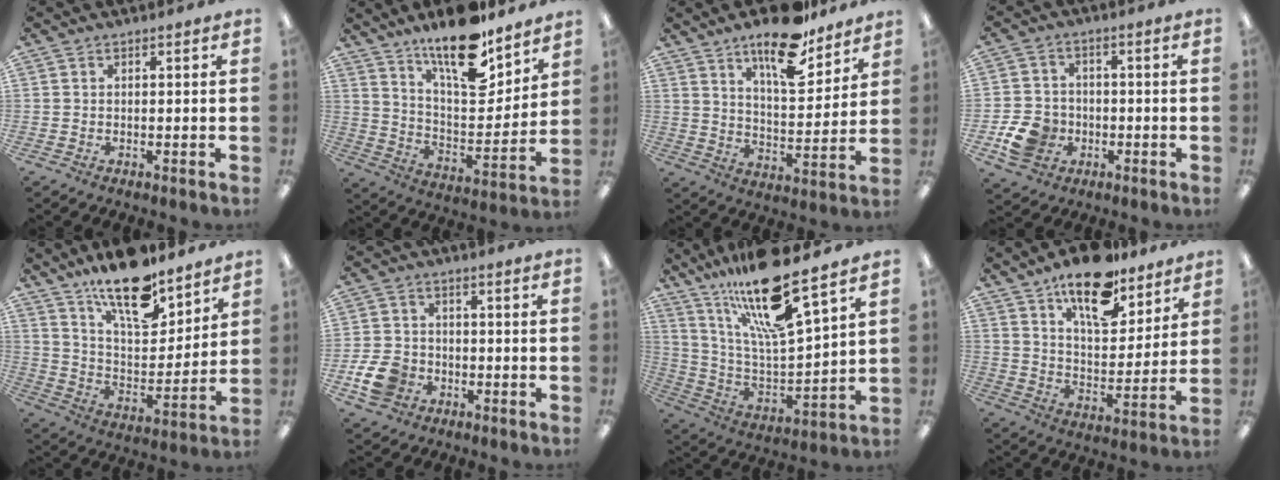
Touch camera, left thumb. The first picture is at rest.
{"total": 18.0, "force": [13.7, 6.2, 9.9], "torque": [-0.158, -0.096, 0.233]}
{"total": 16.6, "force": [12.3, 5.9, 9.4], "torque": [-0.144, -0.070, 0.207]}
{"total": 8.7, "force": [-2.9, 7.2, 3.9], "torque": [-0.087, 0.018, -0.050]}
{"total": 17.4, "force": [13.4, 6.2, 9.1], "torque": [-0.160, -0.083, 0.232]}
{"total": 8.3, "force": [-3.2, 6.3, 4.2], "torque": [-0.090, 0.015, -0.058]}
{"total": 20.9, "force": [16.0, 3.4, 12.9], "torque": [-0.238, -0.097, 0.264]}
{"total": 17.6, "force": [13.1, 7.3, 9.3], "torque": [-0.139, -0.077, 0.223]}